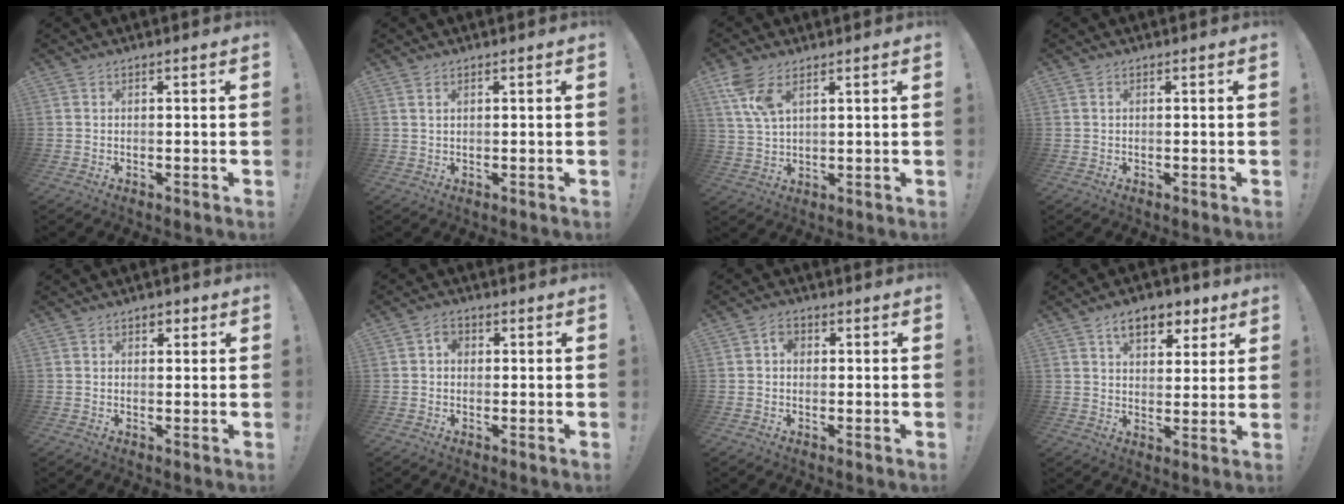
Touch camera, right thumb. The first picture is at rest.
{"total": 1.1, "force": [0.7, 0.4, 0.8], "torque": [-0.014, 0.000, 0.012]}
{"total": 7.9, "force": [4.6, 3.2, 5.5], "torque": [-0.120, -0.014, 0.087]}
{"total": 0.0}
{"total": 2.2, "force": [1.0, 1.6, 1.1], "torque": [-0.008, -0.001, 0.014]}
{"total": 3.1, "force": [0.2, 2.5, 1.7], "torque": [-0.024, 0.002, 0.002]}
{"total": 2.9, "force": [0.1, 2.3, 1.8], "torque": [-0.024, 0.004, 0.000]}
{"total": 10.1, "force": [5.7, 5.9, 5.9], "torque": [-0.084, -0.020, 0.102]}